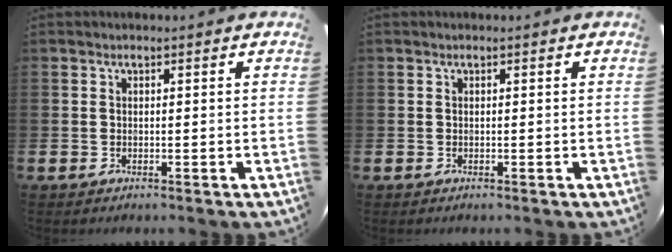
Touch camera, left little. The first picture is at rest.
{"total": 0.0}